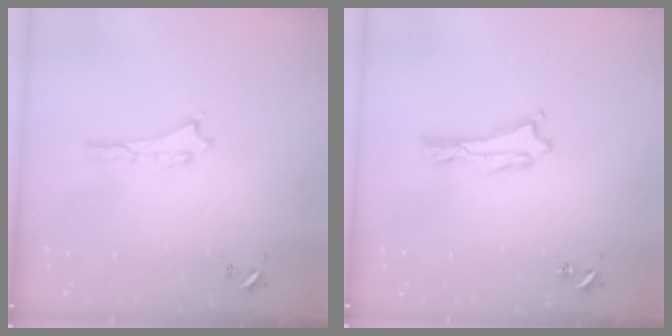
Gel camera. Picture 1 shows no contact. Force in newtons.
{"total": 0.6, "press": 0.6, "slide": 0.1}